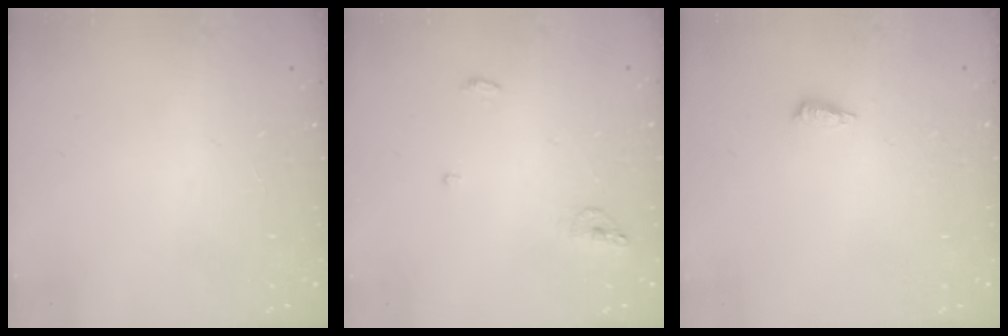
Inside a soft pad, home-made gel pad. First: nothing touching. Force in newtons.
{"total": 6.4, "press": 6.3, "slide": 1.5}
{"total": 4.9, "press": 4.8, "slide": 1.2}